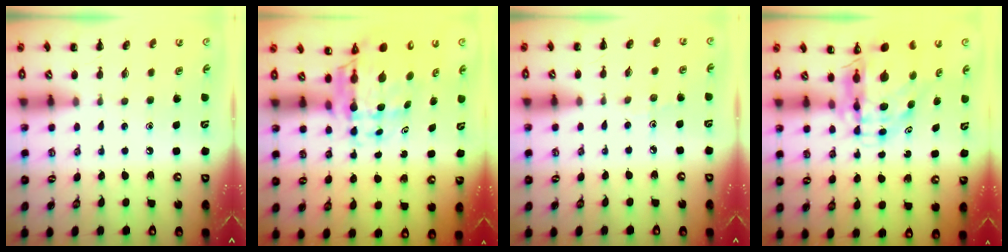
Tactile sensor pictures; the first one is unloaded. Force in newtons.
{"total": 8.1, "press": 7.7, "slide": 2.3}
{"total": 2.9, "press": 2.7, "slide": 1.2}
{"total": 7.1, "press": 6.7, "slide": 2.3}